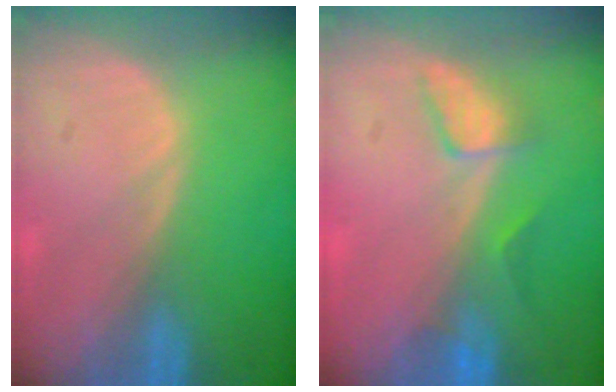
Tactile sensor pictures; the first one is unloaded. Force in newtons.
{"total": 3.2, "press": 3.1, "slide": 0.3}